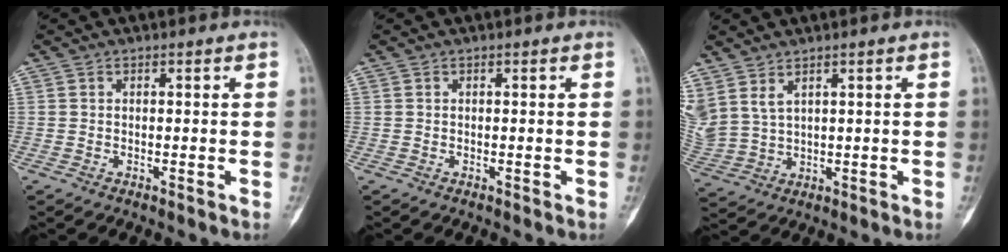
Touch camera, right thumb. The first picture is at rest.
{"total": 0.0}
{"total": 7.9, "force": [4.7, 4.0, 5.0], "torque": [-0.120, -0.017, 0.115]}